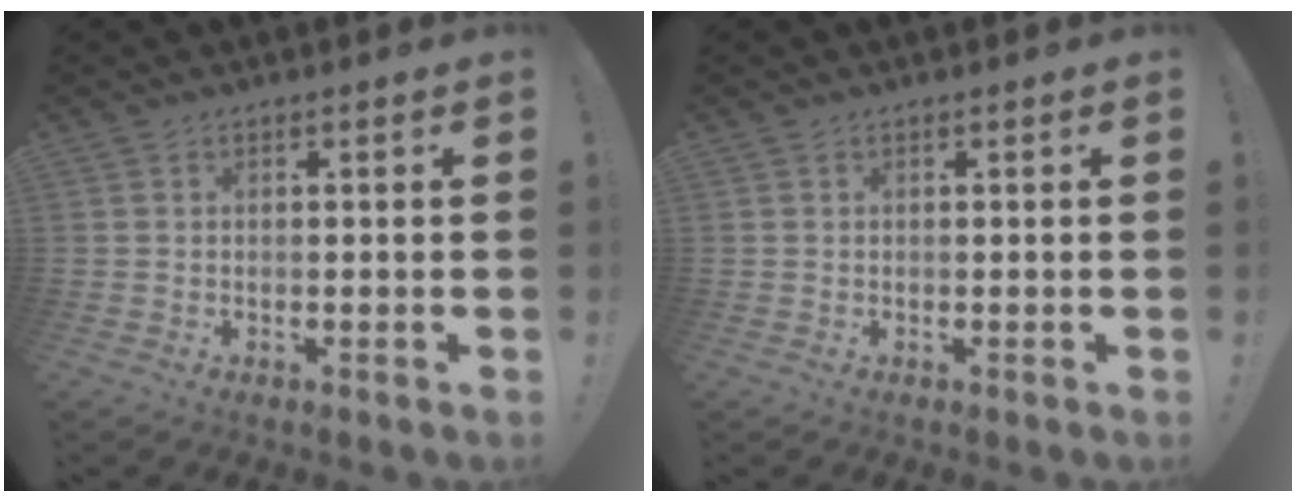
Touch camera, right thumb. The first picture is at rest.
{"total": 0.0}